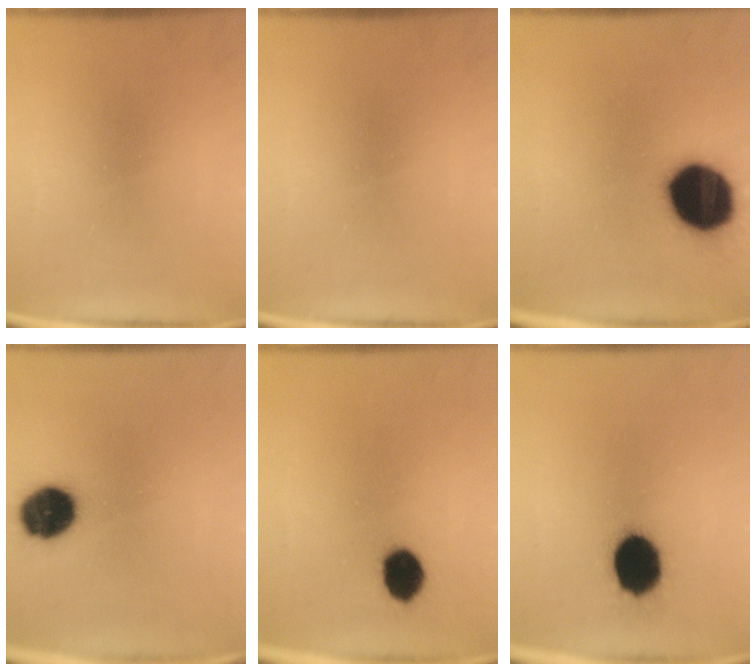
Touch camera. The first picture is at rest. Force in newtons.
{"total": 0.0}
{"total": 19.6}
{"total": 12.2}
{"total": 7.0}
{"total": 13.8}